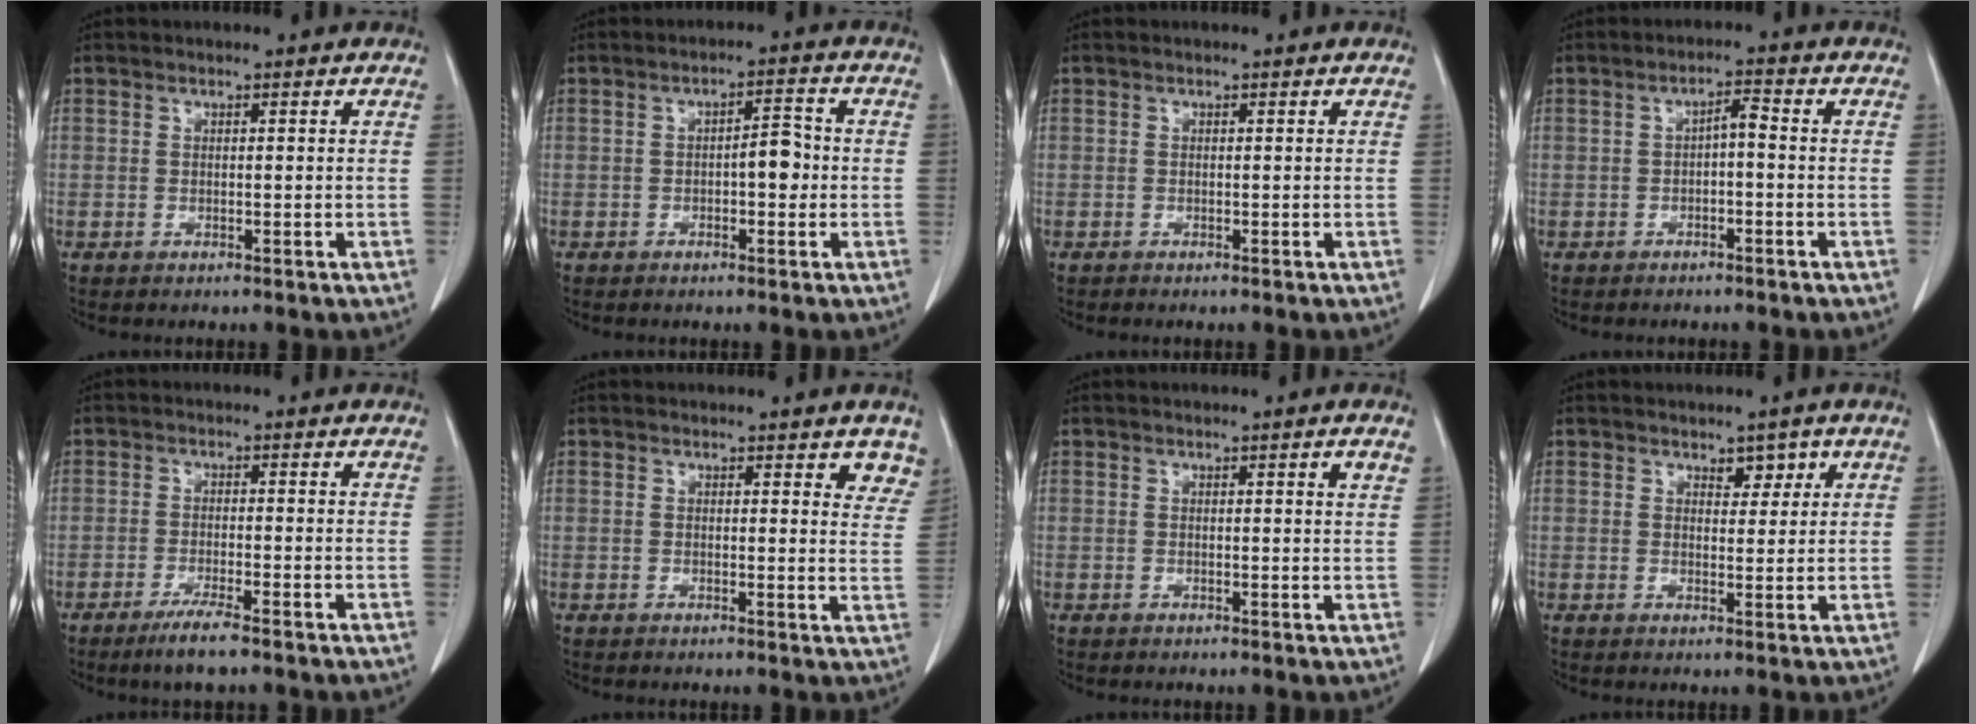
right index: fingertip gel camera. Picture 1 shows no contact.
{"total": 3.9, "force": [-0.6, 1.5, 3.6], "torque": [-0.050, 0.010, -0.009]}
{"total": 0.0}
{"total": 2.5, "force": [-0.5, 0.7, 2.3], "torque": [-0.038, 0.011, -0.008]}
{"total": 4.2, "force": [-3.0, -0.1, 2.9], "torque": [-0.058, -0.011, -0.055]}
{"total": 4.9, "force": [4.0, 1.7, 2.4], "torque": [-0.010, -0.014, 0.030]}
{"total": 1.4, "force": [0.8, 0.0, 1.2], "torque": [-0.015, -0.001, 0.008]}
{"total": 2.7, "force": [1.6, 1.6, 1.5], "torque": [-0.011, 0.000, 0.024]}